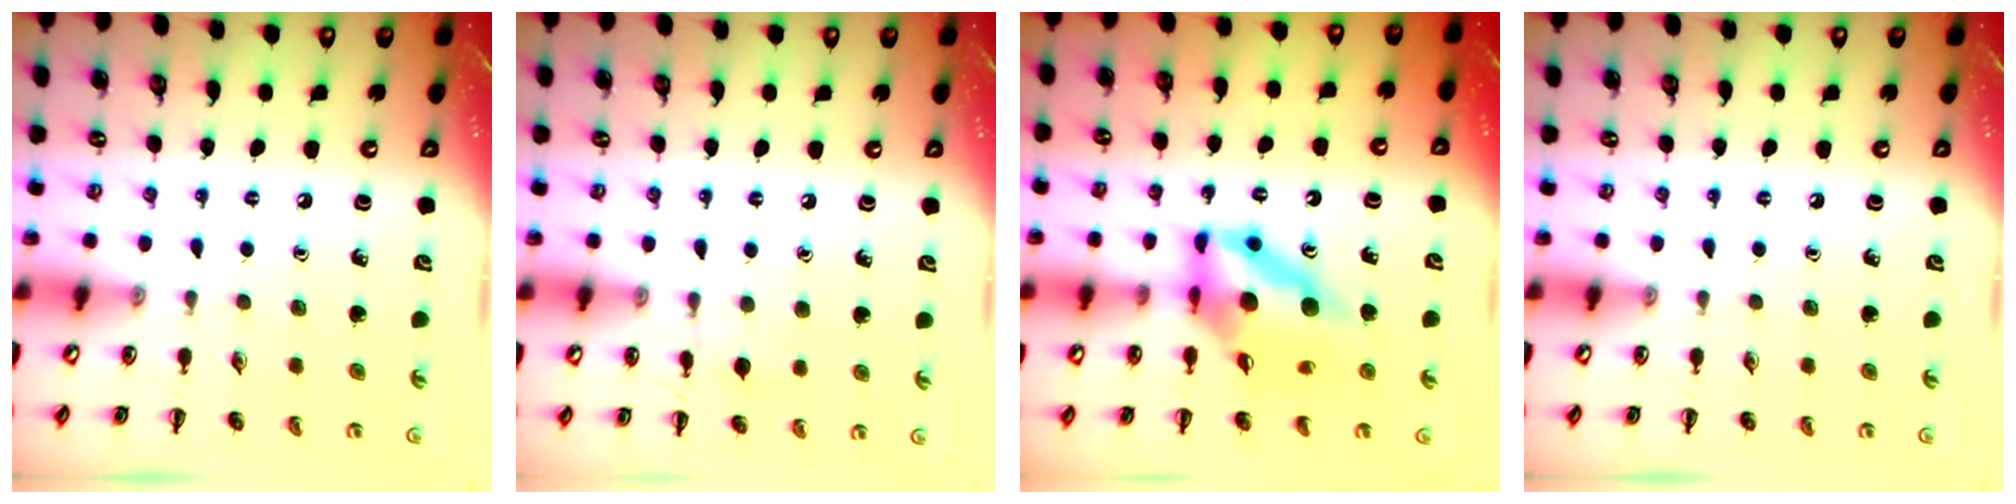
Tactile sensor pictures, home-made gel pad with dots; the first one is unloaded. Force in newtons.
{"total": 4.5, "press": 4.2, "slide": 1.5}
{"total": 11.0, "press": 10.3, "slide": 3.7}
{"total": 0.0}